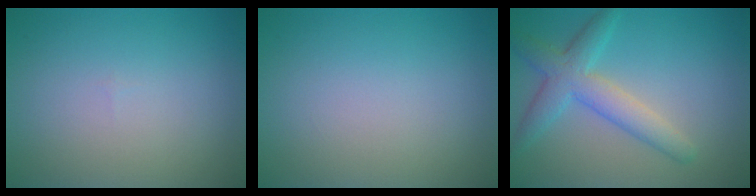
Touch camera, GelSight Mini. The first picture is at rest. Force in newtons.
{"total": 0.0}
{"total": 4.3, "press": 4.3, "slide": 0.1}